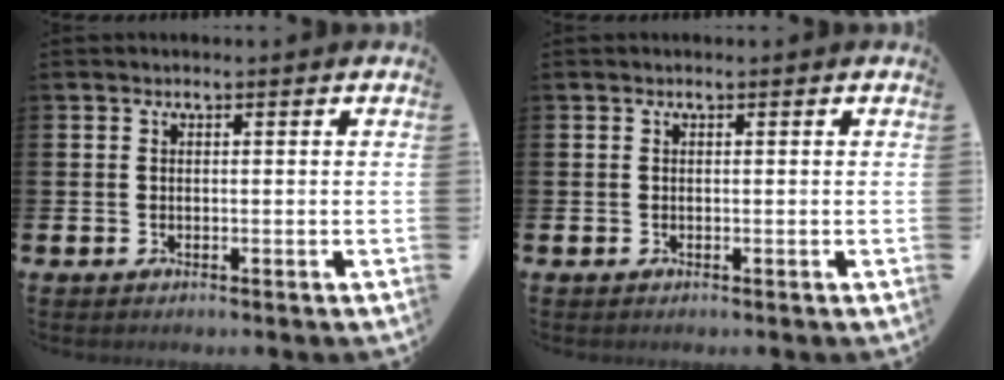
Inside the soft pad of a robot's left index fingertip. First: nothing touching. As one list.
[{"total": 0.0}]